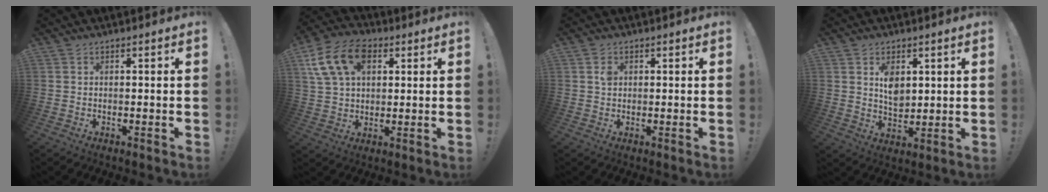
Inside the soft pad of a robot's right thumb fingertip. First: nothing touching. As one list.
[{"total": 15.1, "force": [5.7, 10.2, 9.6], "torque": [-0.179, -0.011, 0.111]}, {"total": 2.0, "force": [0.7, 1.6, 1.0], "torque": [-0.013, 0.000, 0.009]}, {"total": 7.1, "force": [2.9, 5.0, 4.2], "torque": [-0.056, -0.014, 0.052]}]